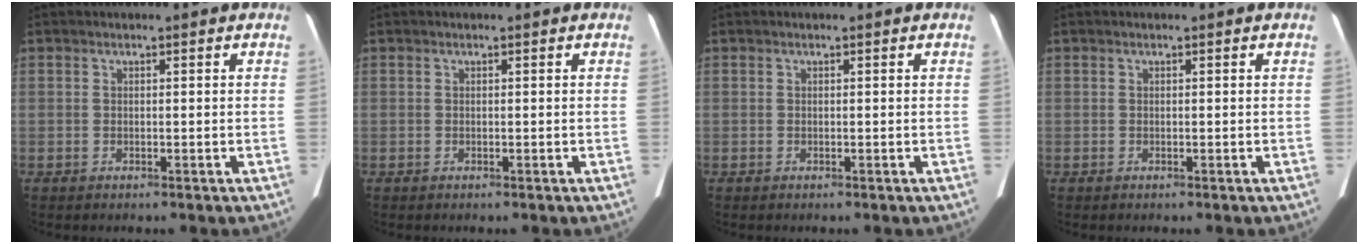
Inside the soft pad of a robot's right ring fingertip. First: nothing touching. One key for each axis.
{"total": 0.0}
{"total": 0.0}
{"total": 0.0}